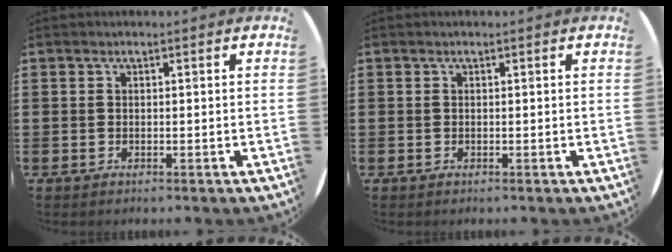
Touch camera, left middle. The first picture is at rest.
{"total": 0.0}